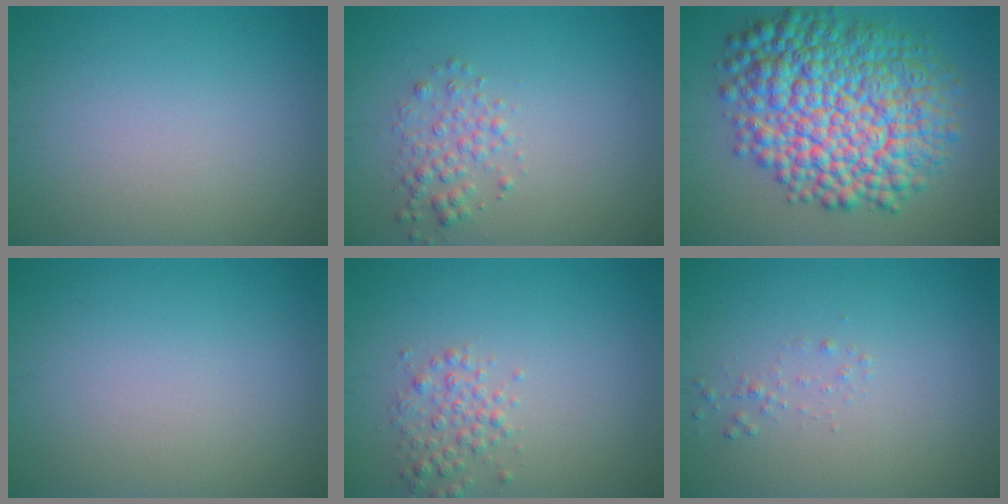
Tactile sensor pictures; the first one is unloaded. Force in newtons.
{"total": 2.0, "press": 2.0, "slide": 0.1}
{"total": 13.2, "press": 13.2, "slide": 0.2}
{"total": 0.0}
{"total": 2.1, "press": 2.1, "slide": 0.0}
{"total": 0.7, "press": 0.7, "slide": 0.0}